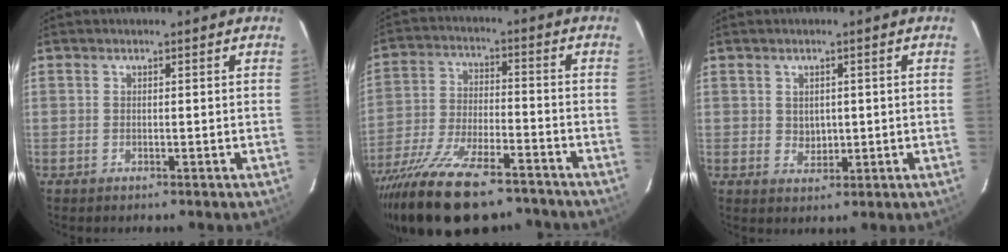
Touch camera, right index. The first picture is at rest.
{"total": 23.4, "force": [-18.1, 7.8, 12.7], "torque": [-0.255, -0.047, -0.290]}
{"total": 2.9, "force": [0.5, 2.5, 1.5], "torque": [-0.022, 0.002, 0.014]}